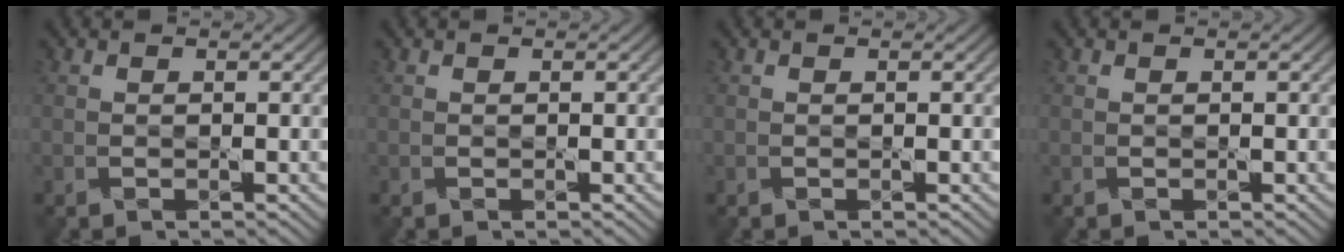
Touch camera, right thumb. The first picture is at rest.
{"total": 0.0}
{"total": 0.0}
{"total": 0.0}